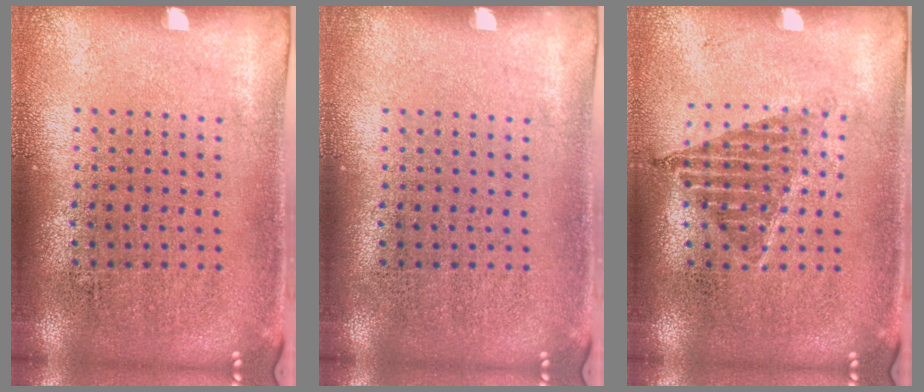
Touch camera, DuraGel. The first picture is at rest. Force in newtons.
{"total": 0.0}
{"total": 1.1, "press": 0.9, "slide": 0.6}